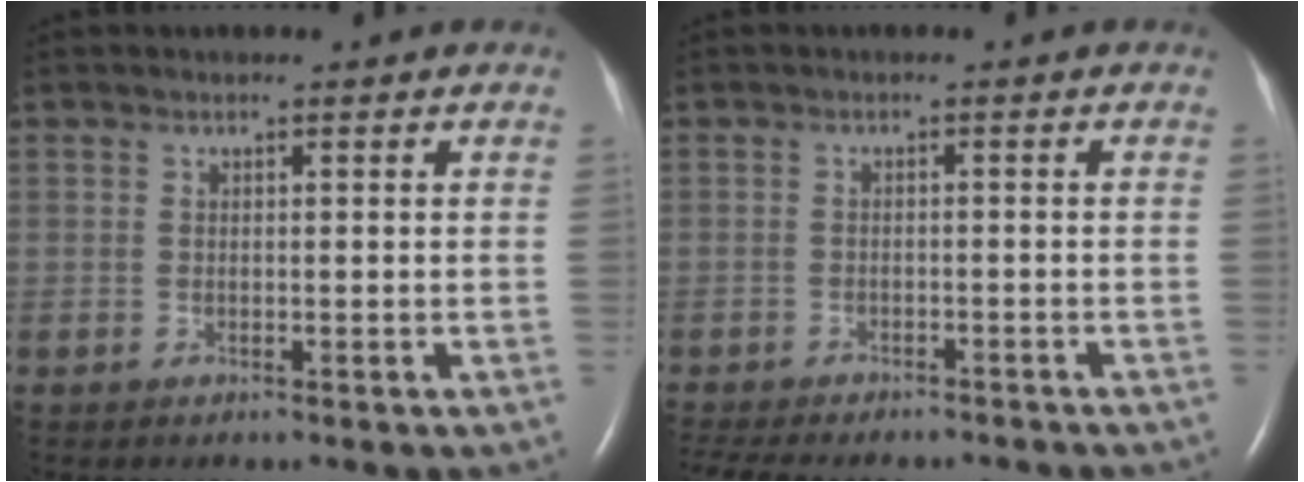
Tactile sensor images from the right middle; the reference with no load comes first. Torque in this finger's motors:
{"motor_torque": [0.38, -0.61, 0.43, 0.11]}